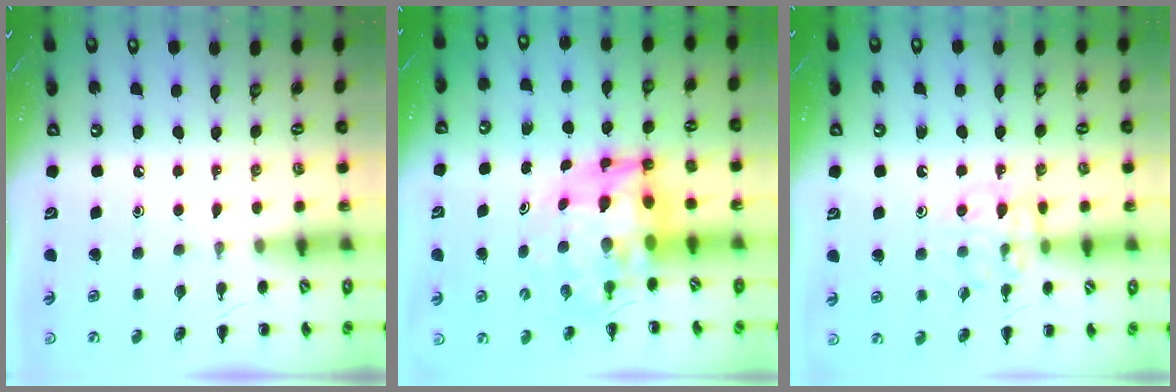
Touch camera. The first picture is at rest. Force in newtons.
{"total": 8.5, "press": 8.0, "slide": 2.9}
{"total": 9.6, "press": 9.6, "slide": 0.6}